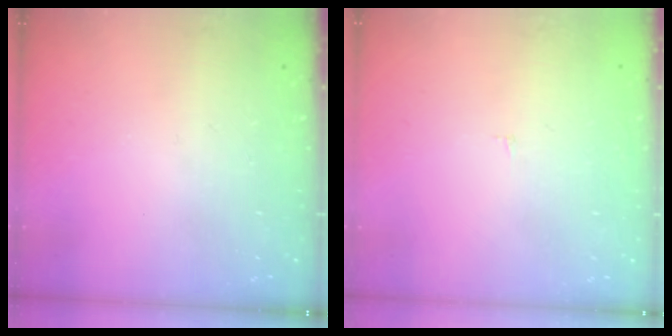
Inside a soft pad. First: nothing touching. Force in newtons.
{"total": 1.6, "press": 1.6, "slide": 0.1}